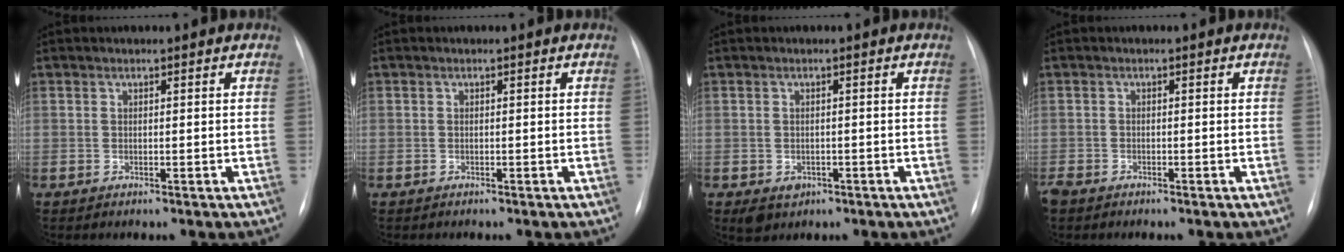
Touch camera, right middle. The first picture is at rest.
{"total": 0.9, "force": [-0.4, 0.8, -0.2], "torque": [0.005, 0.008, -0.010]}
{"total": 2.9, "force": [-1.2, 2.3, 1.1], "torque": [-0.015, -0.001, -0.007]}
{"total": 2.6, "force": [-1.9, 1.3, 1.0], "torque": [-0.025, -0.003, -0.032]}